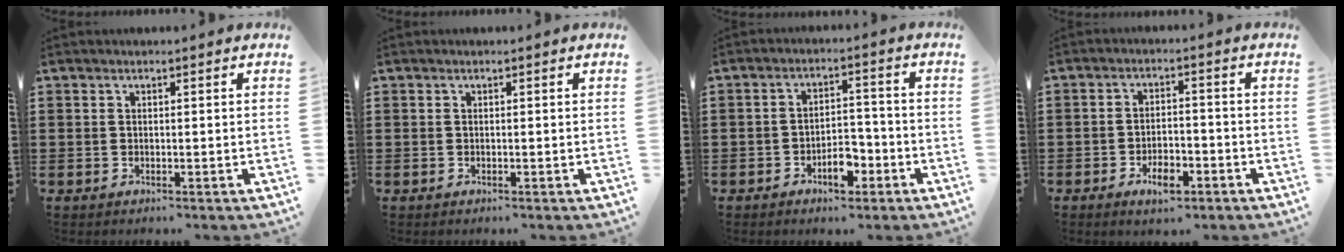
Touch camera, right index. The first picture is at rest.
{"total": 0.0}
{"total": 4.8, "force": [-2.7, 2.4, 3.0], "torque": [-0.050, 0.010, -0.050]}
{"total": 4.8, "force": [-3.0, 1.9, 3.2], "torque": [-0.059, 0.006, -0.056]}